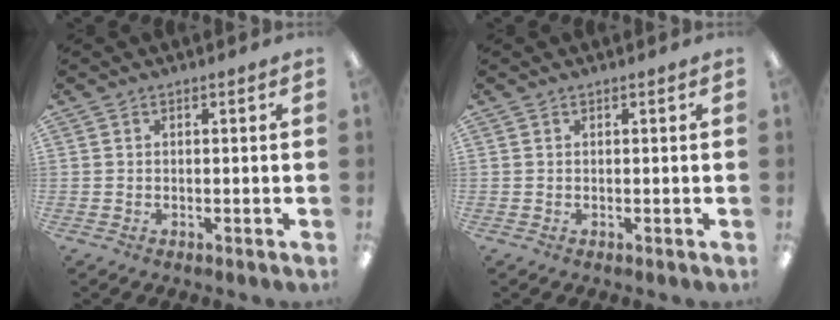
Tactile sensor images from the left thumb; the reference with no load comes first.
{"total": 0.0}